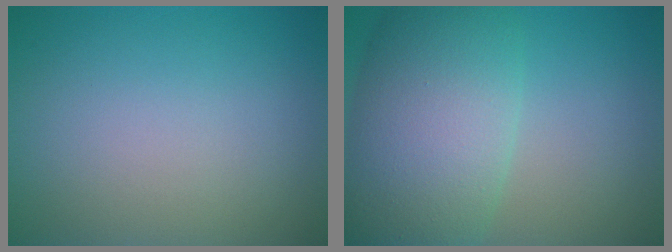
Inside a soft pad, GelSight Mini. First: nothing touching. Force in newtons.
{"total": 9.6, "press": 9.6, "slide": 0.3}